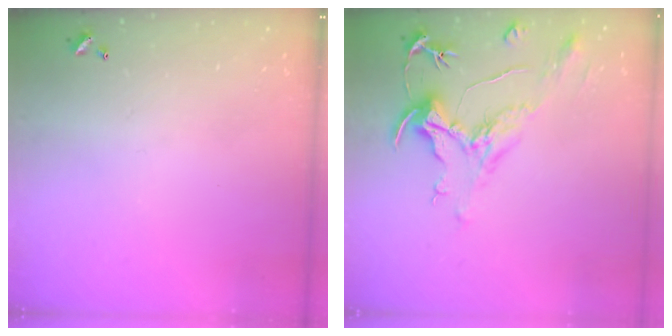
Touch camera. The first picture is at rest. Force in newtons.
{"total": 2.1, "press": 1.6, "slide": 1.3}